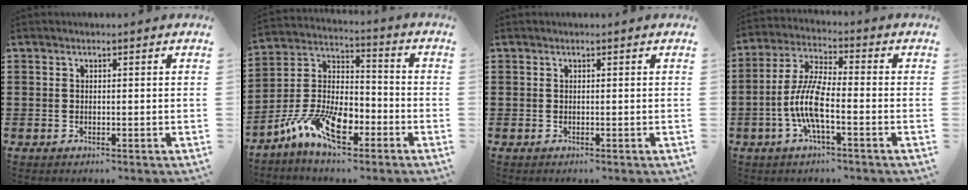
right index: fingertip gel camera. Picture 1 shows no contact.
{"total": 11.1, "force": [-6.6, 5.2, 7.3], "torque": [-0.170, 0.010, -0.129]}
{"total": 0.0}
{"total": 8.1, "force": [-2.6, 1.9, 7.4], "torque": [-0.181, -0.019, -0.058]}